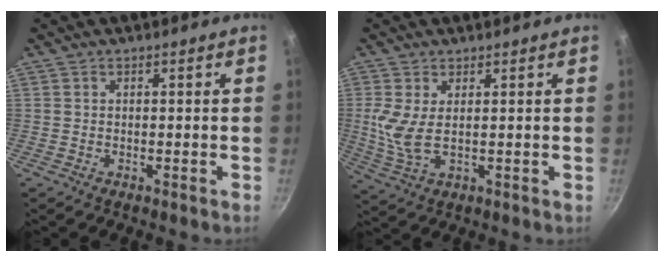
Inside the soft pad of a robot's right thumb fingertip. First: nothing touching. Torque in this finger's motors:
{"motor_torque": [0.59, 0.46, -0.04, 0.28, 0.15]}